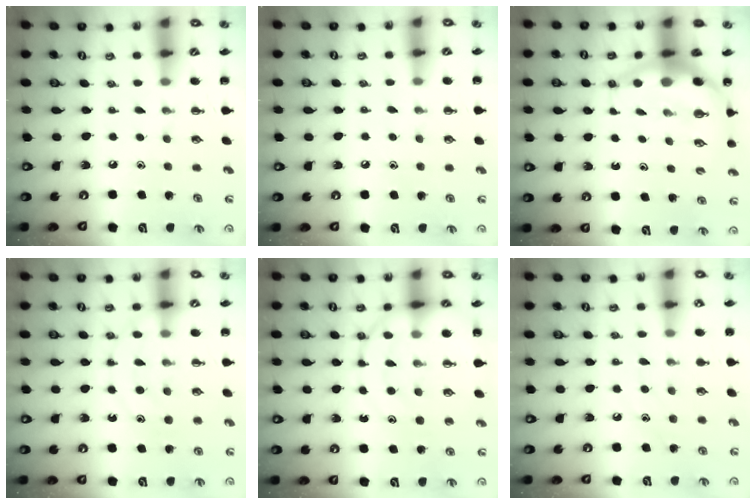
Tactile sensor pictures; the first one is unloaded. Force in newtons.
{"total": 5.5, "press": 5.3, "slide": 1.6}
{"total": 8.8, "press": 8.7, "slide": 1.2}
{"total": 12.5, "press": 12.5, "slide": 0.9}
{"total": 14.2, "press": 14.0, "slide": 2.4}
{"total": 8.7, "press": 8.5, "slide": 1.5}